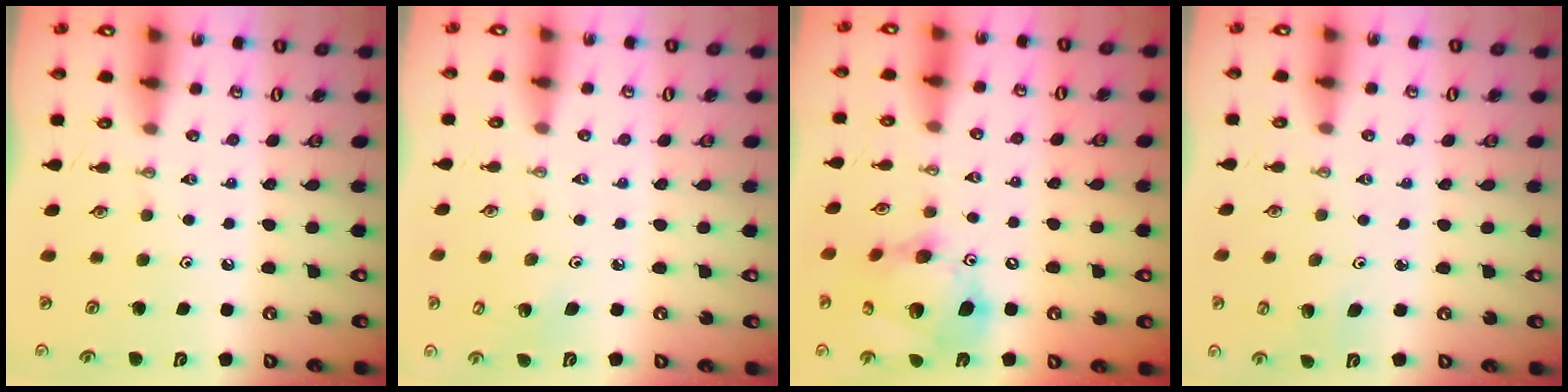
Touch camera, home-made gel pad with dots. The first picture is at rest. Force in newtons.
{"total": 2.8, "press": 2.7, "slide": 0.7}
{"total": 17.3, "press": 17.1, "slide": 2.6}
{"total": 2.9, "press": 2.8, "slide": 0.8}